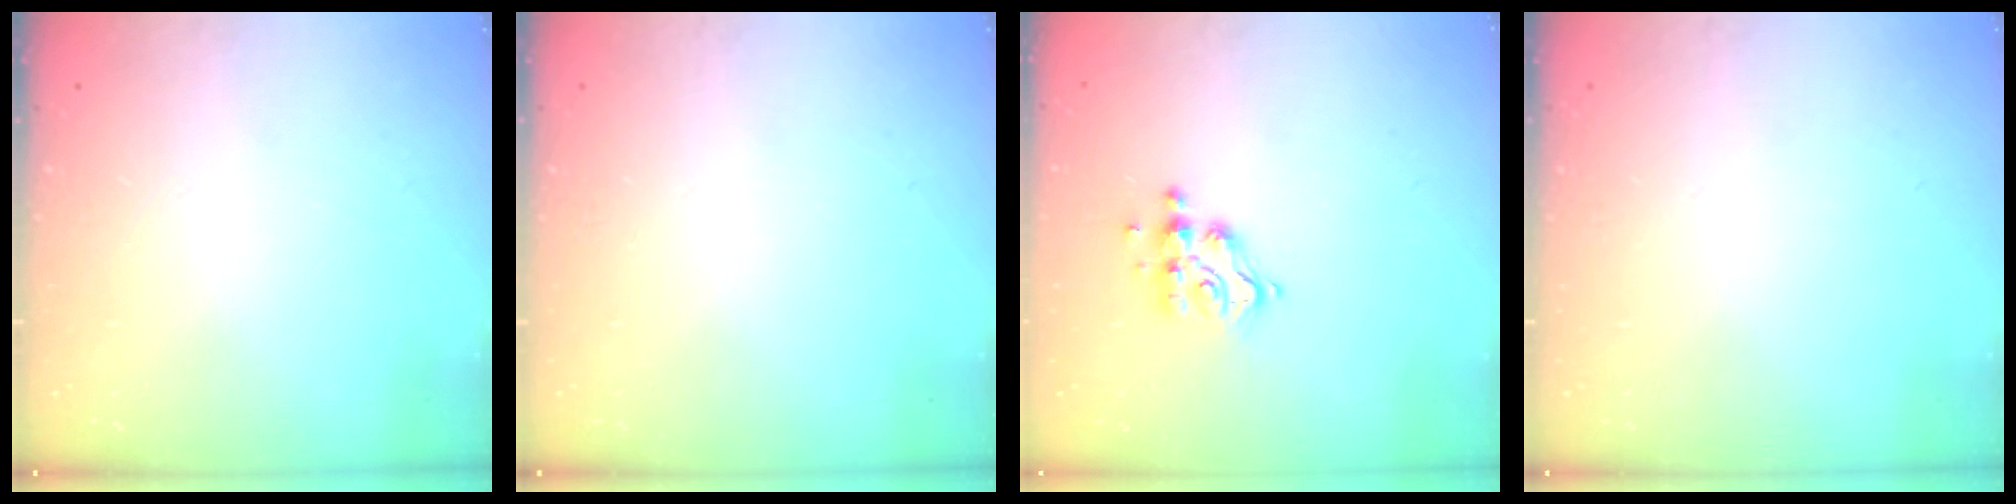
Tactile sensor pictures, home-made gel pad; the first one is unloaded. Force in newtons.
{"total": 0.0}
{"total": 9.4, "press": 9.4, "slide": 0.6}
{"total": 0.0}